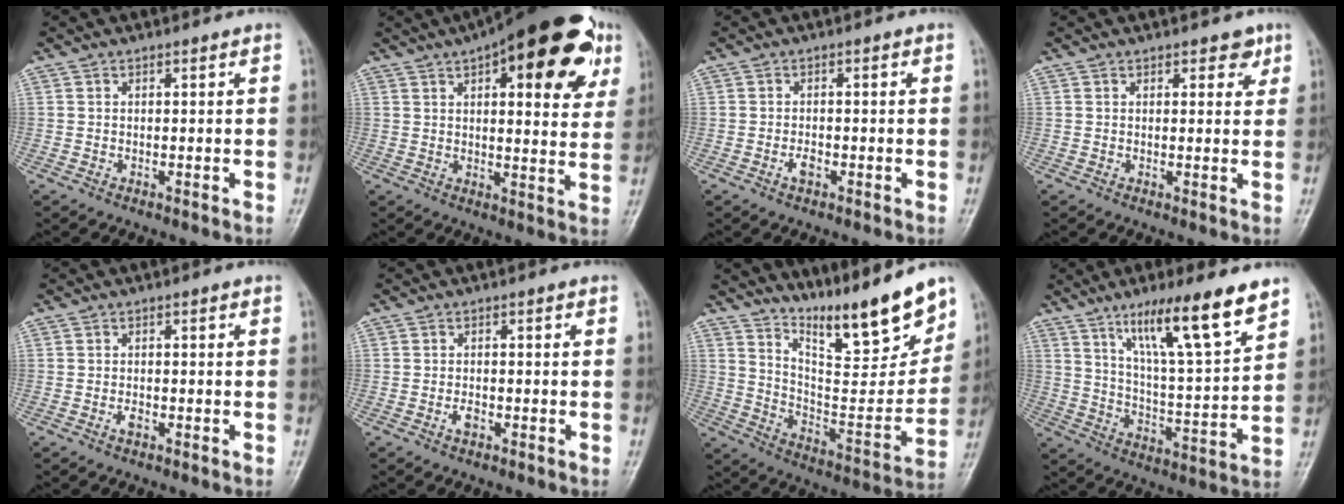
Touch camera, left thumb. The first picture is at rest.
{"total": 23.0, "force": [10.6, 8.8, 18.5], "torque": [-0.221, -0.002, 0.139]}
{"total": 1.9, "force": [-0.9, 1.0, 1.4], "torque": [-0.024, 0.003, -0.018]}
{"total": 2.8, "force": [1.7, 1.6, 1.6], "torque": [-0.002, -0.006, 0.018]}
{"total": 1.3, "force": [-0.6, 0.7, 0.9], "torque": [-0.016, 0.001, -0.013]}
{"total": 1.7, "force": [-0.8, 0.9, 1.2], "torque": [-0.021, 0.003, -0.017]}
{"total": 18.1, "force": [14.3, 3.3, 10.6], "torque": [-0.125, -0.100, 0.245]}
{"total": 16.4, "force": [10.6, 2.4, 12.3], "torque": [-0.191, -0.054, 0.184]}